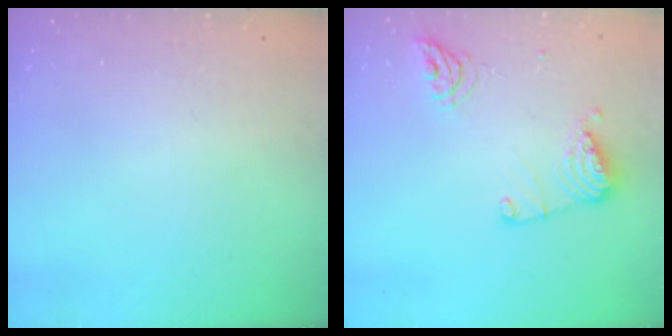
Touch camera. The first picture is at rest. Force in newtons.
{"total": 11.3, "press": 11.2, "slide": 0.9}